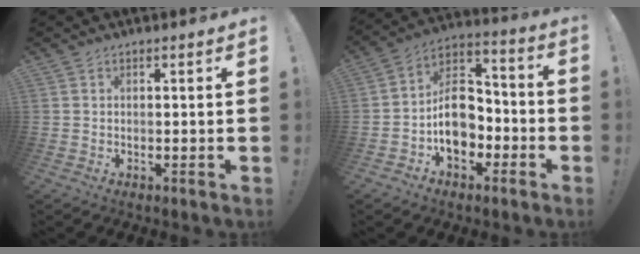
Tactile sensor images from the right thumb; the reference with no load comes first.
{"total": 14.3, "force": [-3.4, 10.8, 8.8], "torque": [-0.130, 0.027, -0.053]}